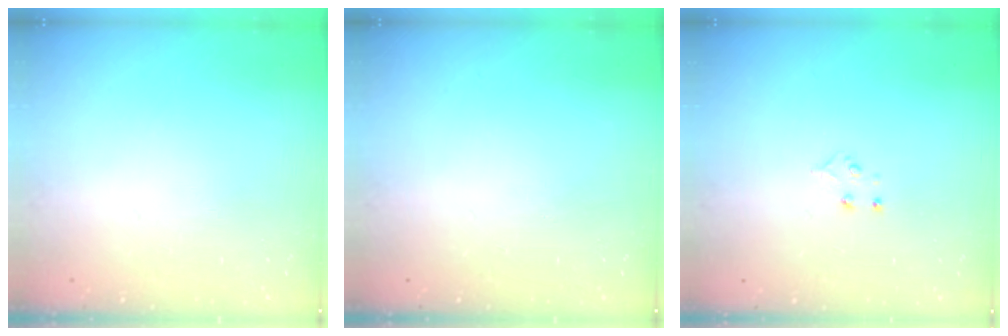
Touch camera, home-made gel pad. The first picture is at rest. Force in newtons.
{"total": 0.0}
{"total": 4.0, "press": 3.9, "slide": 0.4}